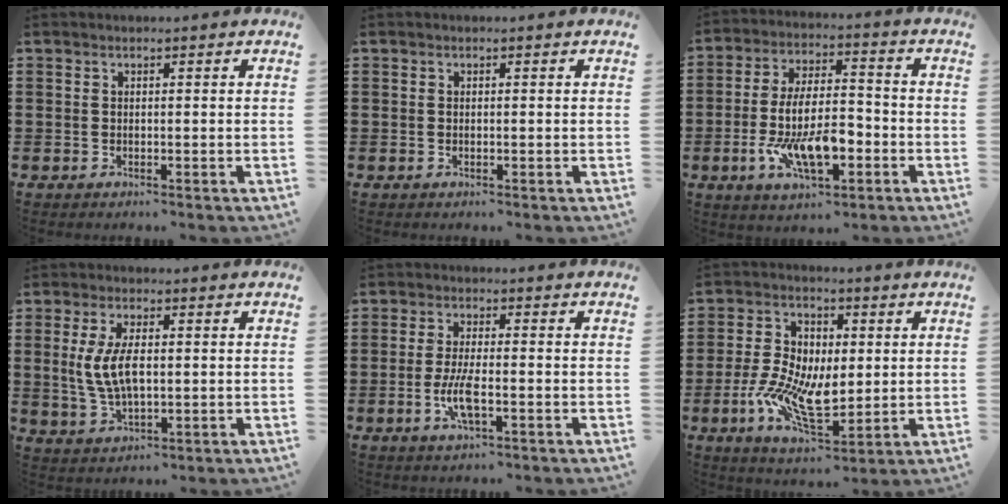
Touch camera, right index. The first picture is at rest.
{"total": 0.0}
{"total": 11.5, "force": [-4.2, 4.6, 9.7], "torque": [-0.200, 0.001, -0.075]}
{"total": 6.7, "force": [0.4, 3.0, 6.0], "torque": [-0.138, 0.002, 0.000]}
{"total": 5.0, "force": [-1.7, 1.2, 4.6], "torque": [-0.104, -0.008, -0.037]}
{"total": 10.4, "force": [-1.9, 5.8, 8.4], "torque": [-0.190, 0.003, -0.036]}